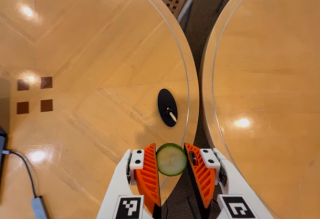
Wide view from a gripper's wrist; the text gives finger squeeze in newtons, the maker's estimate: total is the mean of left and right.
{"total": 7.5, "left": 7.2, "right": 7.9}